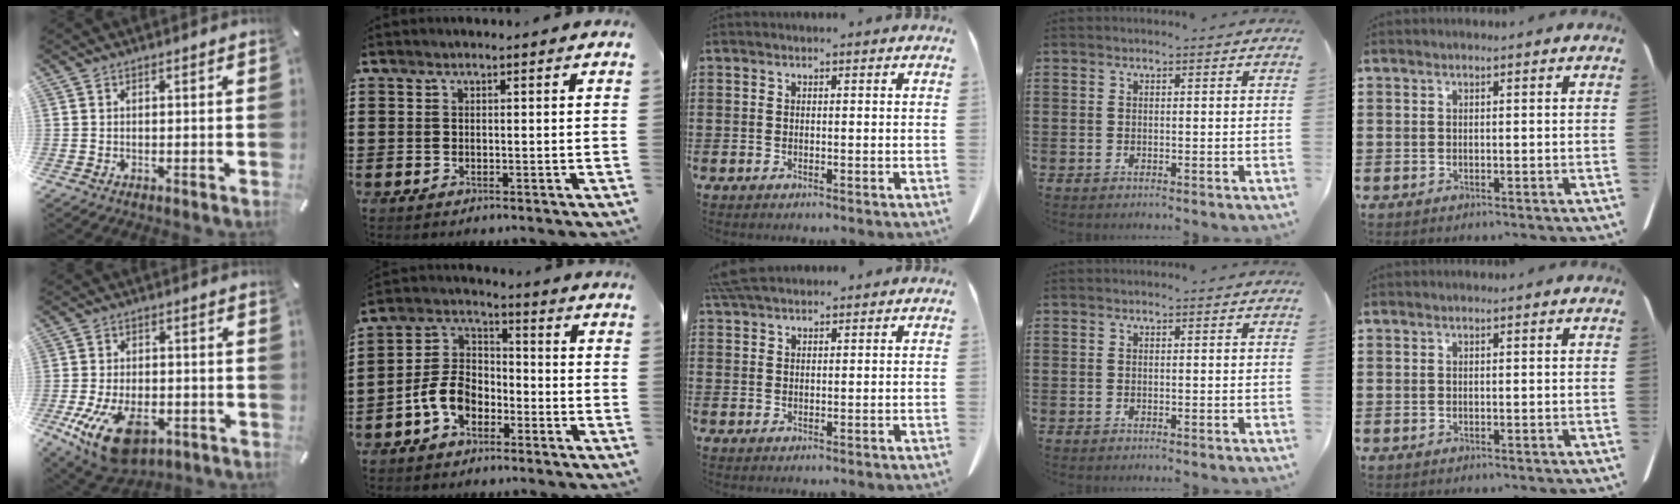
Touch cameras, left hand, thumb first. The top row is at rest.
{"thumb": {"total": 14.4, "force": [-6.0, 8.2, 10.2], "torque": [-0.203, 0.016, -0.099]}, "index": {"total": 7.5, "force": [-3.9, 4.8, 4.2], "torque": [-0.117, 0.009, -0.084]}, "middle": {"total": 3.9, "force": [3.5, 0.8, 1.7], "torque": [-0.043, -0.003, 0.068]}}